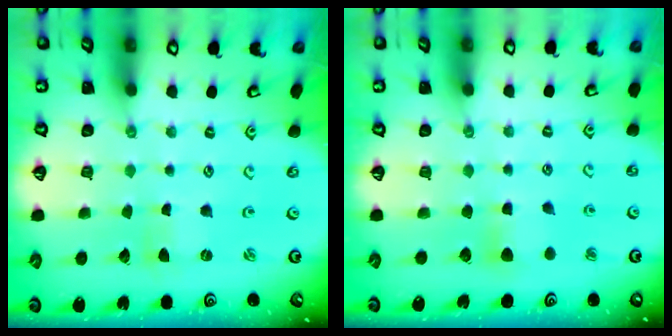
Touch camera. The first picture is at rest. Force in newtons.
{"total": 5.8, "press": 5.7, "slide": 0.8}